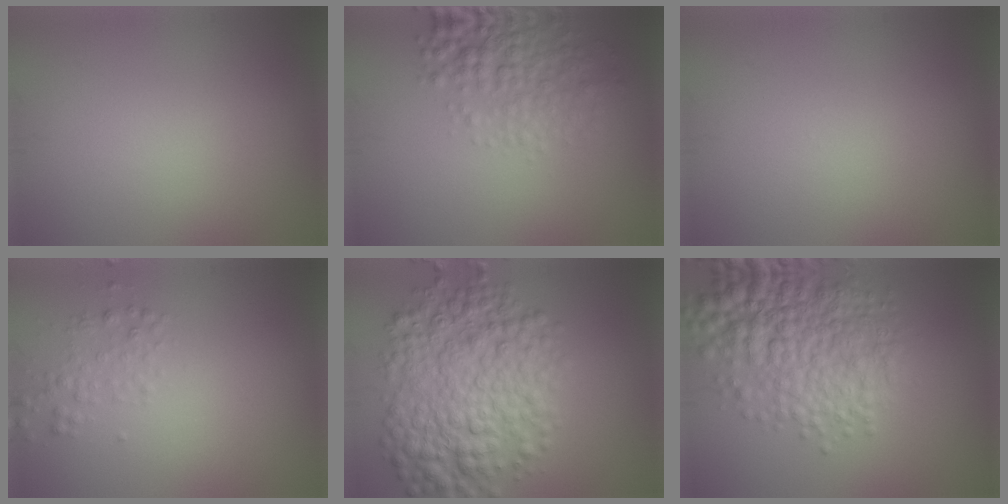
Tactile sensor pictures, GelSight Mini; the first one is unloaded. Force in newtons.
{"total": 4.5, "press": 4.5, "slide": 0.1}
{"total": 0.0}
{"total": 1.6, "press": 1.6, "slide": 0.0}
{"total": 9.1, "press": 9.1, "slide": 0.1}
{"total": 8.2, "press": 8.2, "slide": 0.2}